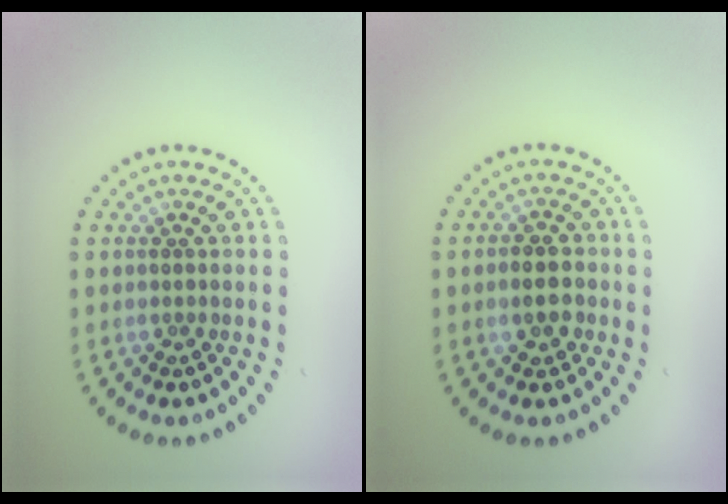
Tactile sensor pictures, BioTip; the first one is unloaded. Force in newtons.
{"total": 2.6, "press": 2.6, "slide": 0.4}